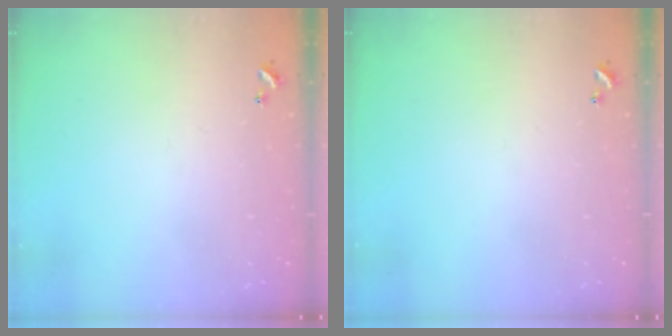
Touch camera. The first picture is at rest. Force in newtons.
{"total": 0.0}